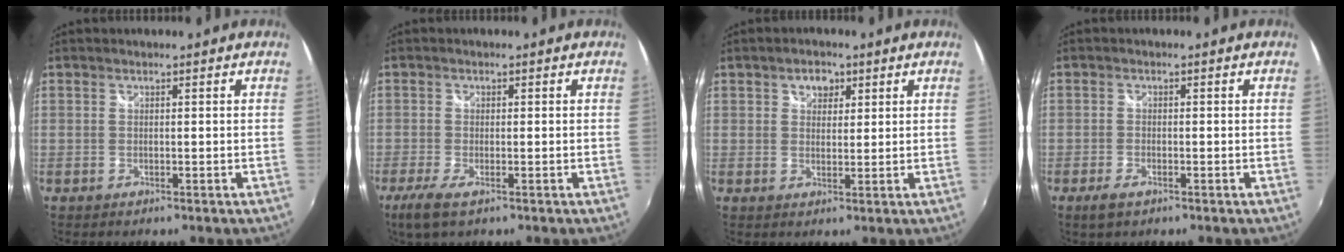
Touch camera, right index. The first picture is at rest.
{"total": 4.1, "force": [-2.4, 1.0, 3.2], "torque": [-0.075, -0.013, -0.046]}
{"total": 3.4, "force": [1.7, 2.5, 1.5], "torque": [-0.015, 0.009, 0.027]}
{"total": 2.8, "force": [-1.8, 1.2, 1.7], "torque": [-0.041, -0.007, -0.035]}